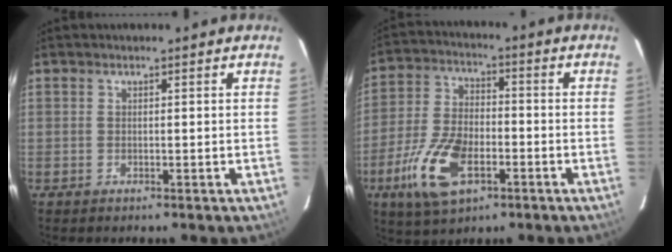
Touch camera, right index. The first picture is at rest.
{"total": 14.1, "force": [-6.2, 7.1, 10.4], "torque": [-0.231, -0.012, -0.113]}